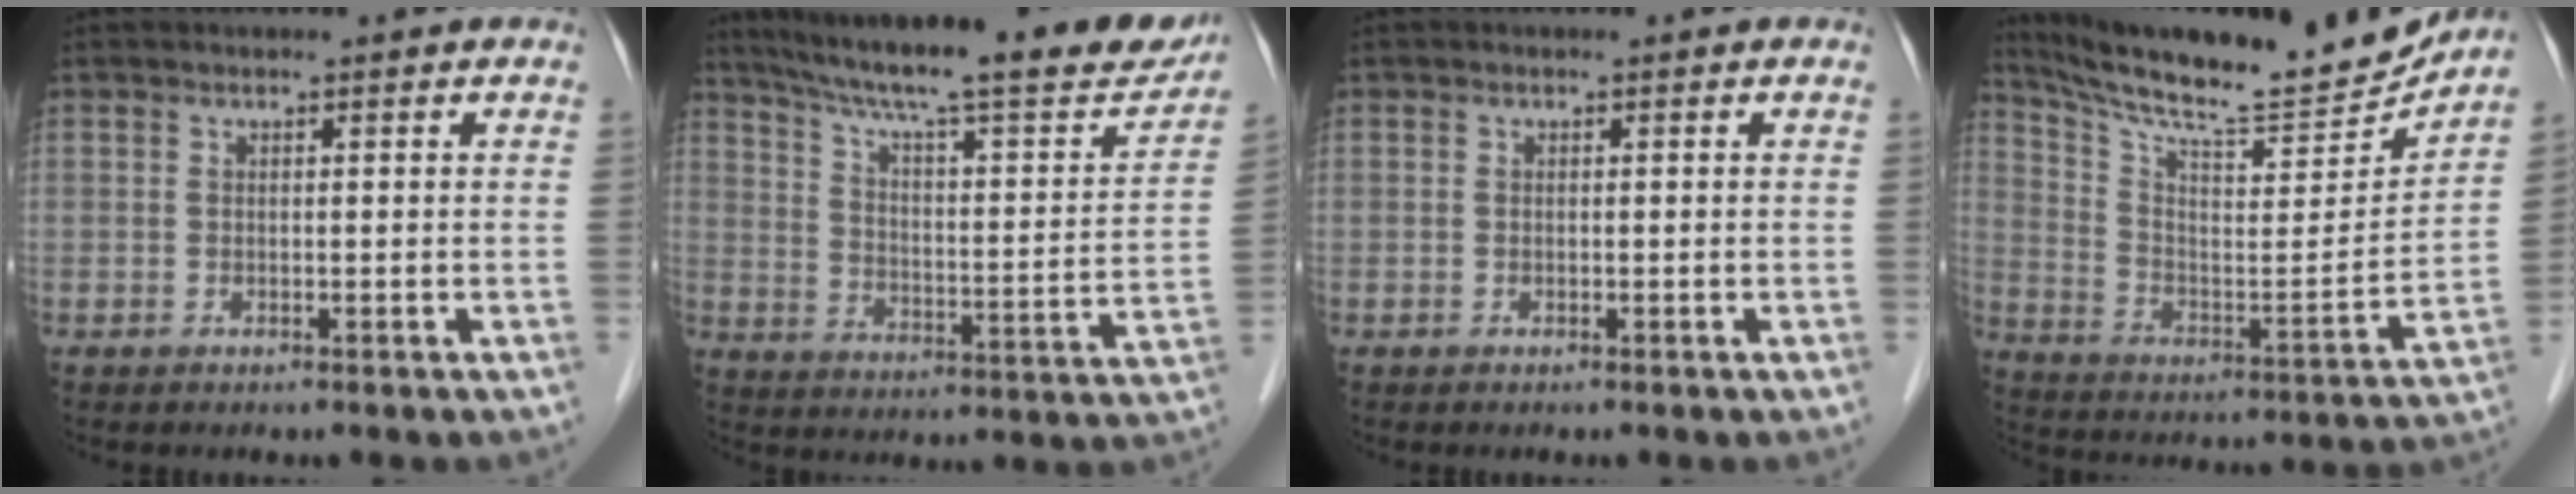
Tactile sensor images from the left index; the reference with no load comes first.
{"total": 25.8, "force": [22.0, 3.1, 13.1], "torque": [-0.213, -0.026, 0.299]}
{"total": 0.0}
{"total": 19.9, "force": [18.6, 1.2, 7.0], "torque": [-0.132, -0.044, 0.289]}